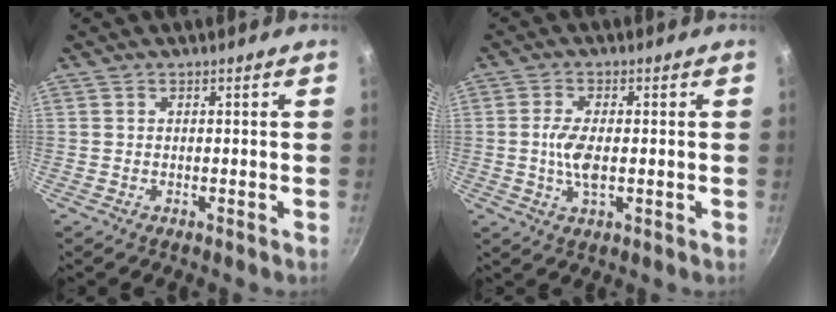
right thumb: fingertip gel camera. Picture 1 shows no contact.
{"total": 5.6, "force": [-0.3, 2.4, 5.1], "torque": [-0.107, -0.003, -0.010]}